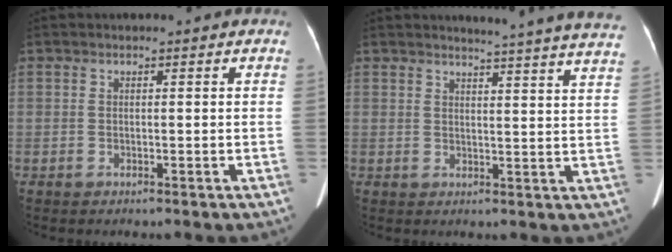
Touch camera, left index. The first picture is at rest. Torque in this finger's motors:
{"motor_torque": [0.38, -0.86, 0.00, 0.02]}